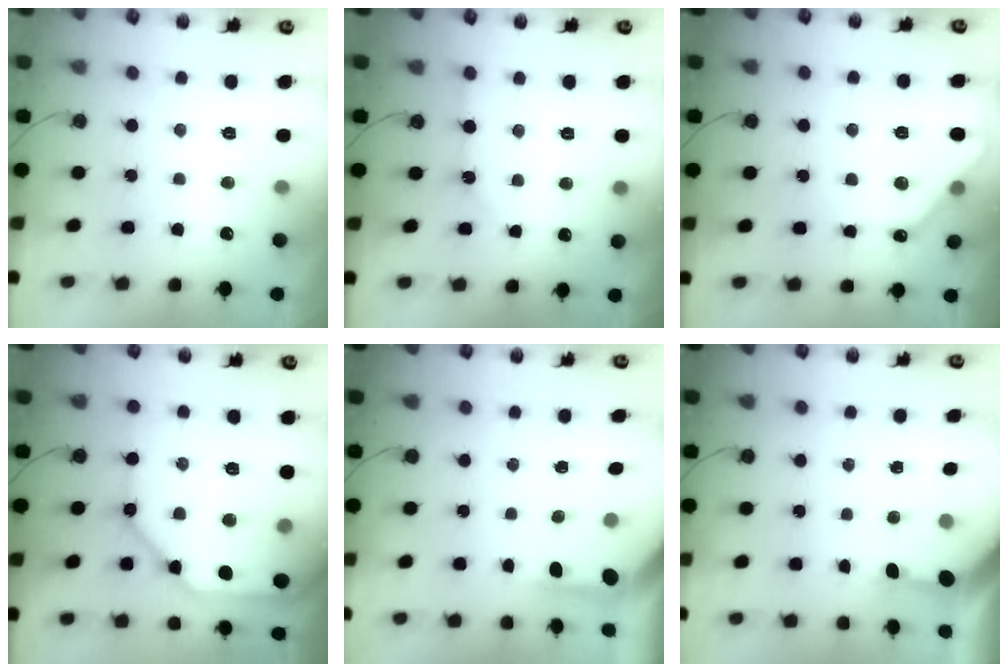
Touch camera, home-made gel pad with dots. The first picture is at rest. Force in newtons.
{"total": 2.5, "press": 2.5, "slide": 0.4}
{"total": 10.0, "press": 10.0, "slide": 0.4}
{"total": 17.7, "press": 17.6, "slide": 1.9}
{"total": 4.0, "press": 3.9, "slide": 0.4}
{"total": 3.5, "press": 3.5, "slide": 0.3}